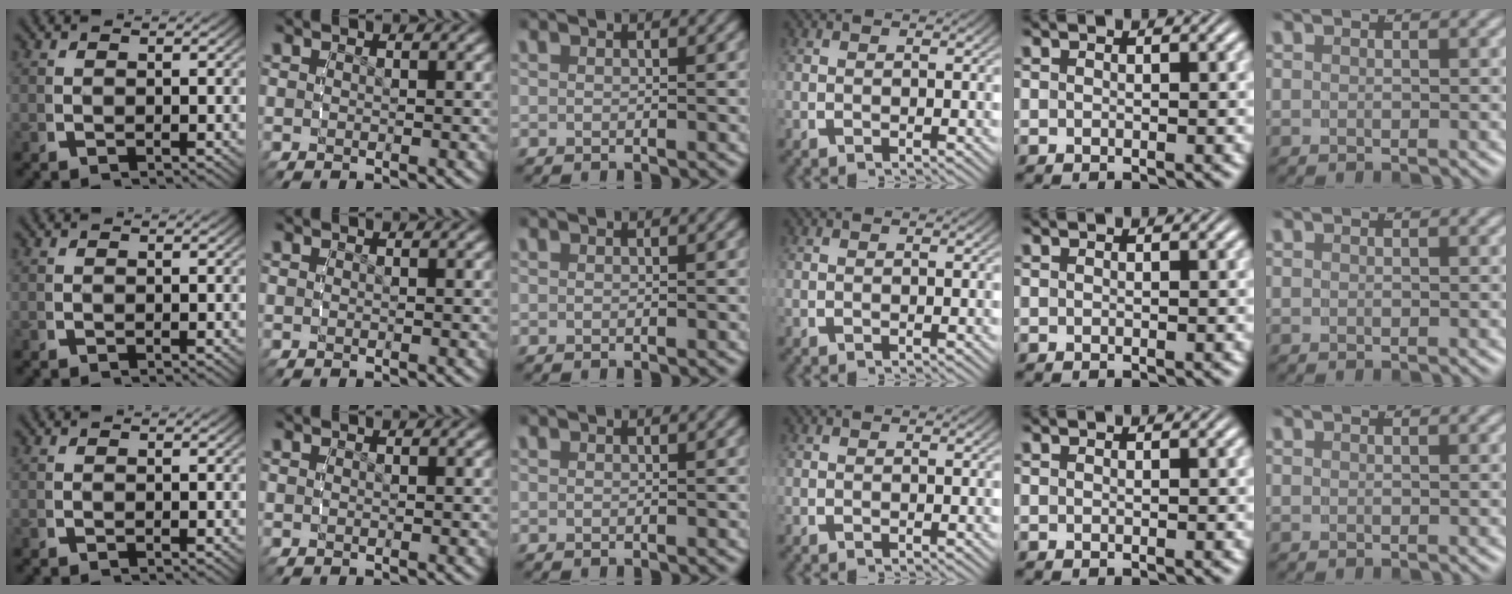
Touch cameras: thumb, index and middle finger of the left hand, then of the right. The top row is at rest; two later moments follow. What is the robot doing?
{"motion": "reach", "object": "glasses case"}